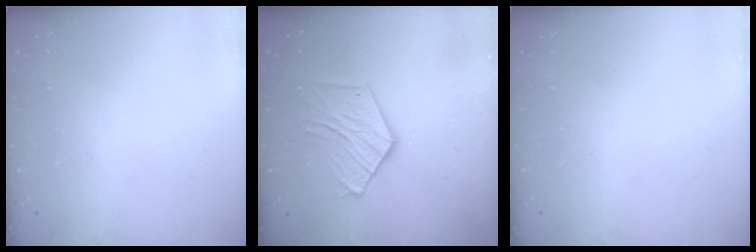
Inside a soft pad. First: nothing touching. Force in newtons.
{"total": 11.4, "press": 11.4, "slide": 0.8}
{"total": 0.0}